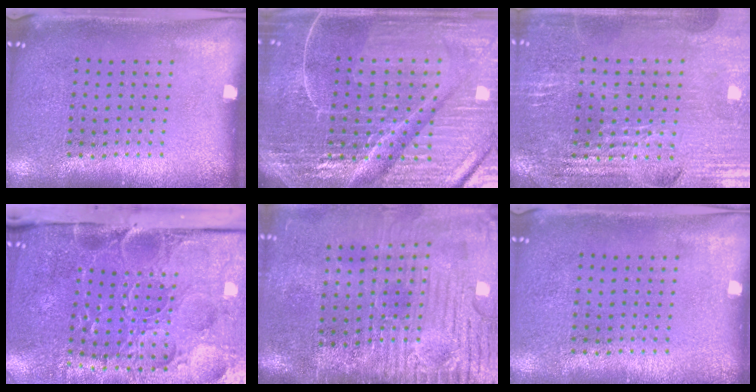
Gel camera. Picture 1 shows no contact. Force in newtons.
{"total": 7.1, "press": 6.1, "slide": 3.5}
{"total": 2.8, "press": 2.8, "slide": 0.5}
{"total": 5.4, "press": 4.1, "slide": 3.5}
{"total": 4.6, "press": 4.0, "slide": 2.4}
{"total": 0.0}